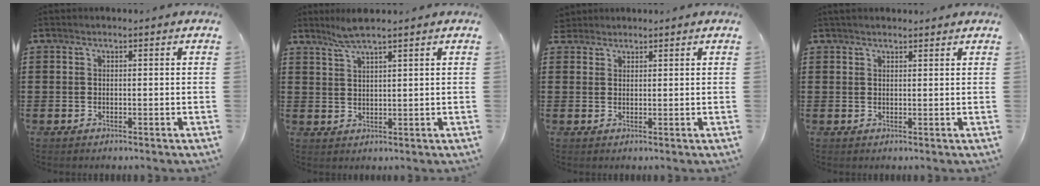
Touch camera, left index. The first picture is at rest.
{"total": 3.3, "force": [2.7, 0.0, 1.9], "torque": [-0.042, 0.002, 0.049]}
{"total": 1.7, "force": [1.6, 0.7, 0.0], "torque": [-0.005, 0.005, 0.032]}
{"total": 1.3, "force": [1.2, 0.2, 0.4], "torque": [-0.009, 0.002, 0.023]}